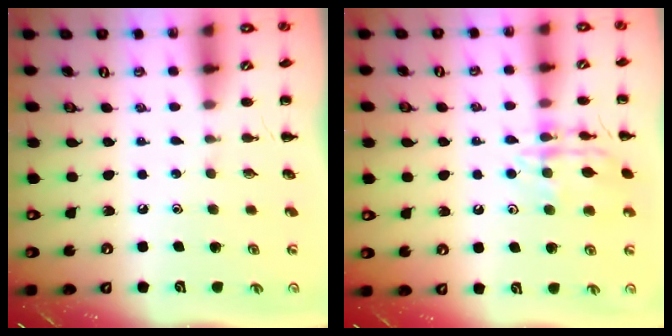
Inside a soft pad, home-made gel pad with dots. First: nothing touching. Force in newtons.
{"total": 13.4, "press": 13.4, "slide": 0.8}